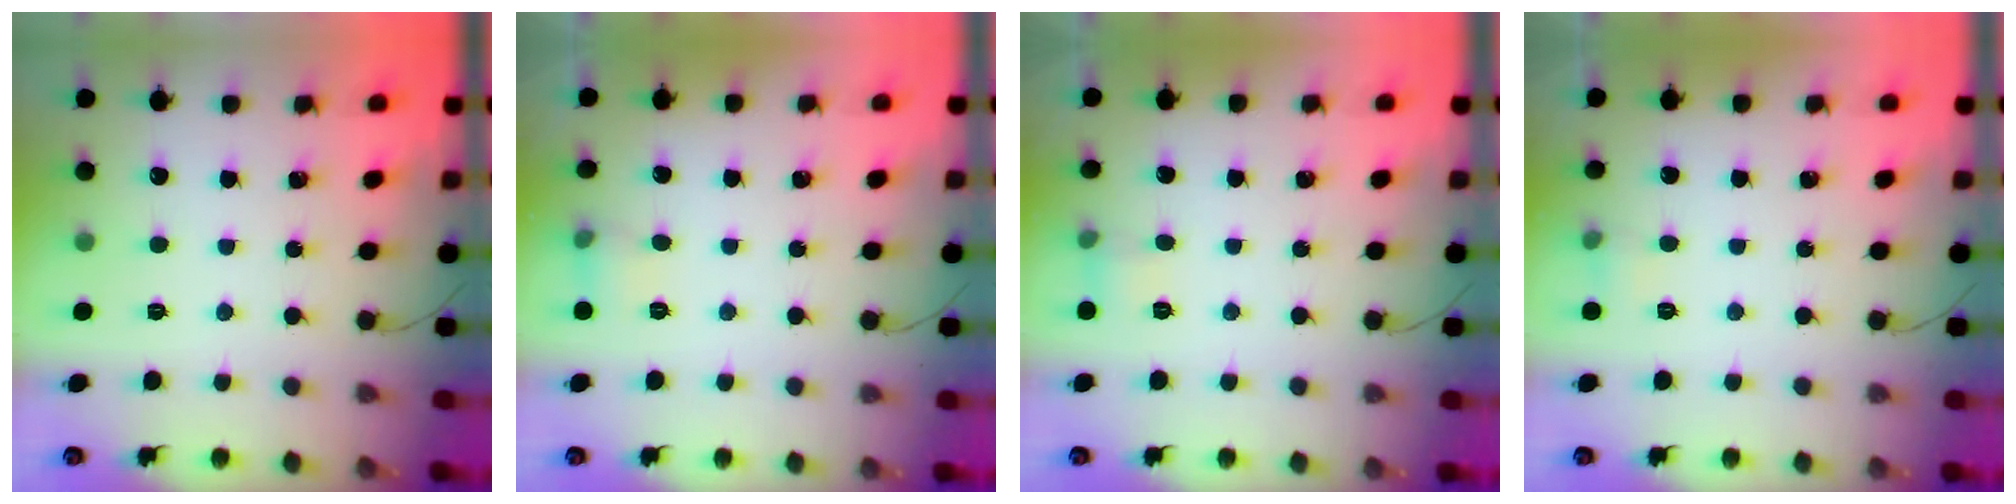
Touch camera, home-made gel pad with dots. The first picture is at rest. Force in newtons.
{"total": 6.5, "press": 6.3, "slide": 1.9}
{"total": 5.5, "press": 5.2, "slide": 1.7}
{"total": 4.6, "press": 4.4, "slide": 1.4}